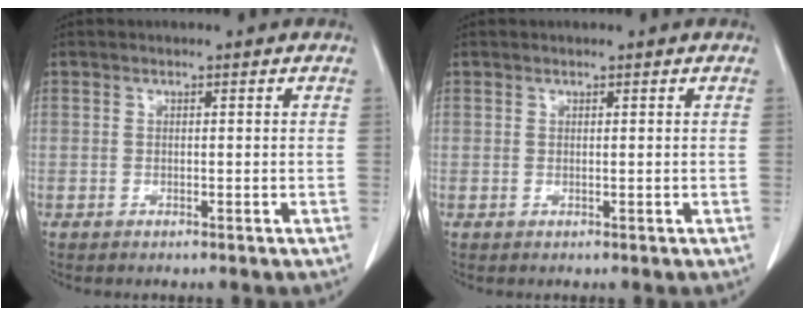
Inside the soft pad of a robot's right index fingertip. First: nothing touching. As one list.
[{"total": 0.0}]